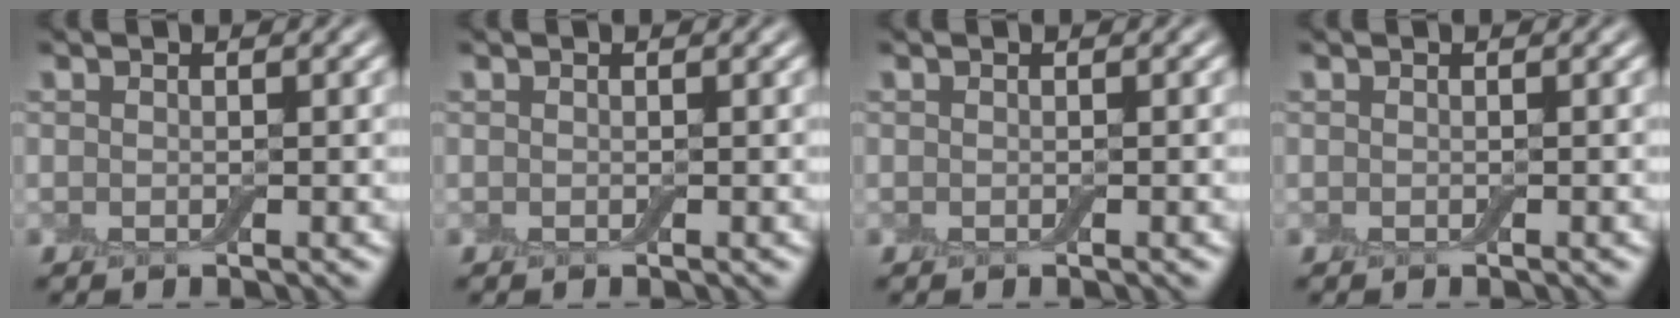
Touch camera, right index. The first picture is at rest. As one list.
[{"total": 0.0}, {"total": 0.0}, {"total": 0.0}]